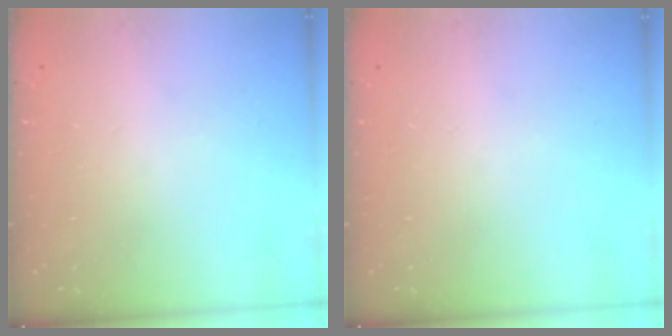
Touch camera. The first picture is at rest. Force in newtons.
{"total": 0.0}